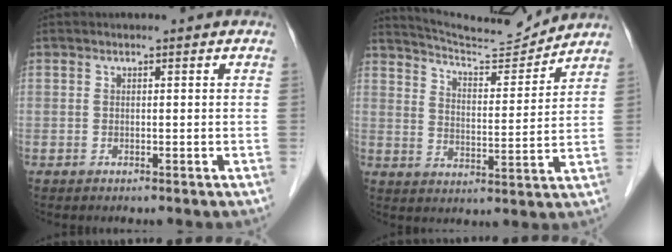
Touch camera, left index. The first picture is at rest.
{"total": 10.9, "force": [10.8, -0.7, 1.3], "torque": [-0.031, -0.008, 0.175]}